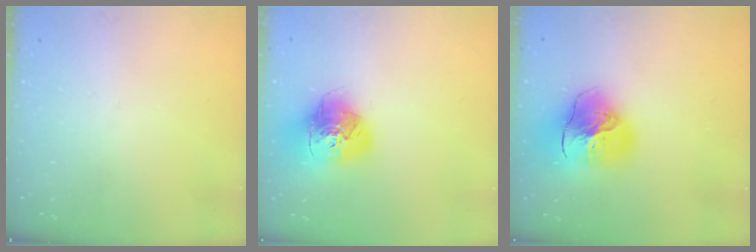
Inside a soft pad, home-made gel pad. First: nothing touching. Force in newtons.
{"total": 17.5, "press": 17.4, "slide": 2.0}
{"total": 20.3, "press": 20.2, "slide": 2.2}